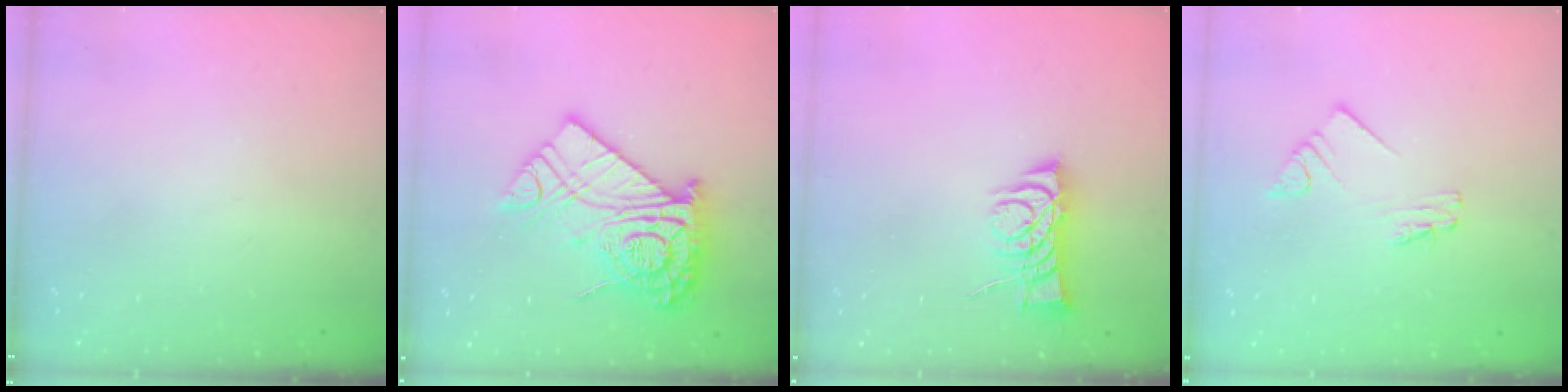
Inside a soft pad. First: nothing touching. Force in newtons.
{"total": 20.4, "press": 20.3, "slide": 1.4}
{"total": 7.8, "press": 7.7, "slide": 0.6}
{"total": 2.0, "press": 2.0, "slide": 0.3}